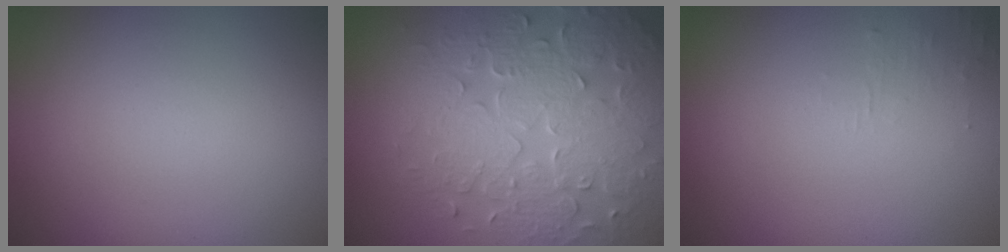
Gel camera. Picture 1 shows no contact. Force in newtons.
{"total": 8.1, "press": 5.8, "slide": 5.6}
{"total": 0.9, "press": 0.9, "slide": 0.1}